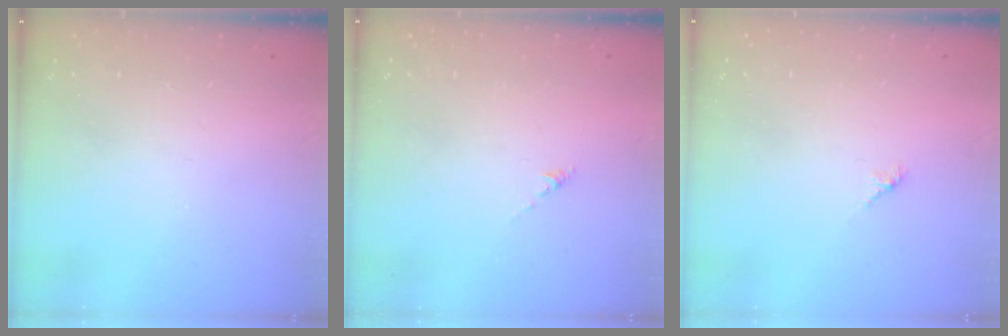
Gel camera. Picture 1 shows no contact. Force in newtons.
{"total": 0.0}
{"total": 1.7, "press": 1.6, "slide": 0.5}